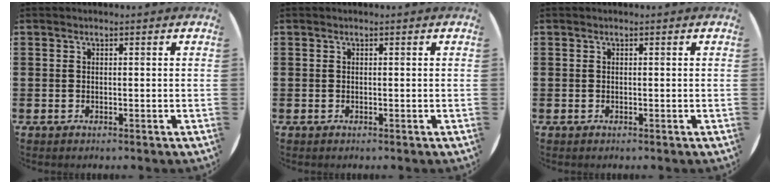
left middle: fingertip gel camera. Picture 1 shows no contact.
{"total": 0.0}
{"total": 0.0}